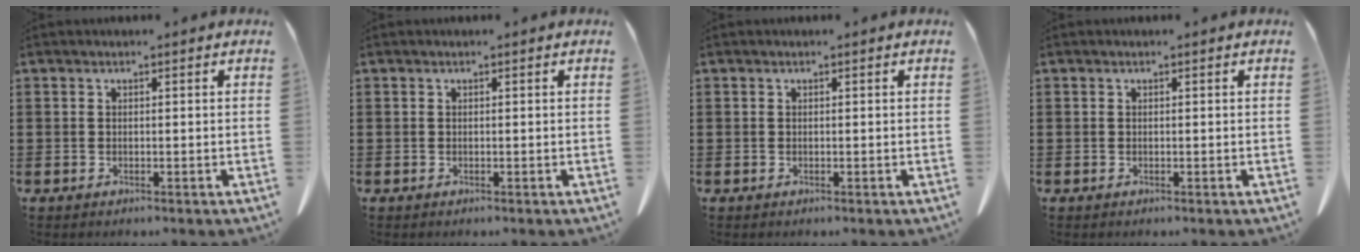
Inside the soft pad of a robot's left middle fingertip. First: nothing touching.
{"total": 0.0}
{"total": 0.0}
{"total": 0.0}